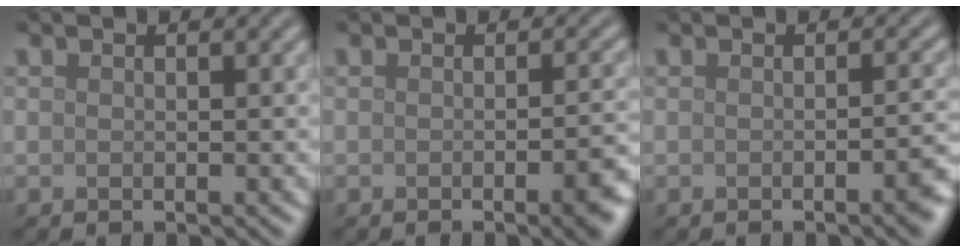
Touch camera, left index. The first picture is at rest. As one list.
[{"total": 4.1, "force": [-1.5, 1.1, 3.6], "torque": [-0.039, -0.005, -0.018]}, {"total": 2.5, "force": [-1.0, 0.6, 2.2], "torque": [-0.021, 0.001, -0.016]}]